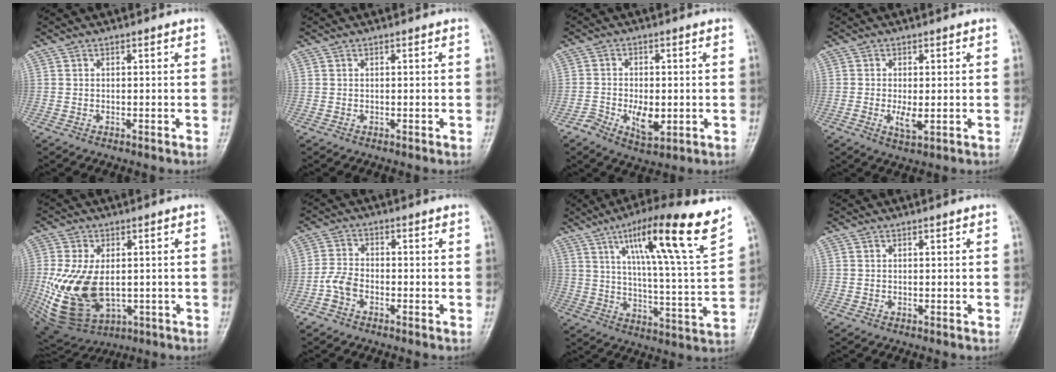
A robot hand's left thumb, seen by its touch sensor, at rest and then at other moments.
{"total": 0.0}
{"total": 6.5, "force": [-1.9, 3.7, 5.0], "torque": [-0.080, 0.005, -0.027]}
{"total": 3.2, "force": [-0.4, 1.3, 2.9], "torque": [-0.053, -0.009, -0.006]}
{"total": 16.3, "force": [-1.4, 10.2, 12.7], "torque": [-0.246, -0.015, 0.001]}
{"total": 4.1, "force": [-2.2, 2.5, 2.5], "torque": [-0.052, 0.013, -0.049]}
{"total": 19.8, "force": [11.6, 1.6, 16.0], "torque": [-0.233, -0.046, 0.179]}
{"total": 0.0}